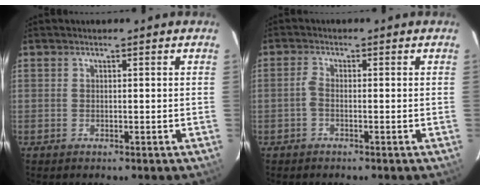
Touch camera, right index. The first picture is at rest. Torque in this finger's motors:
{"motor_torque": [0.24, -0.22, 0.10, 0.04]}